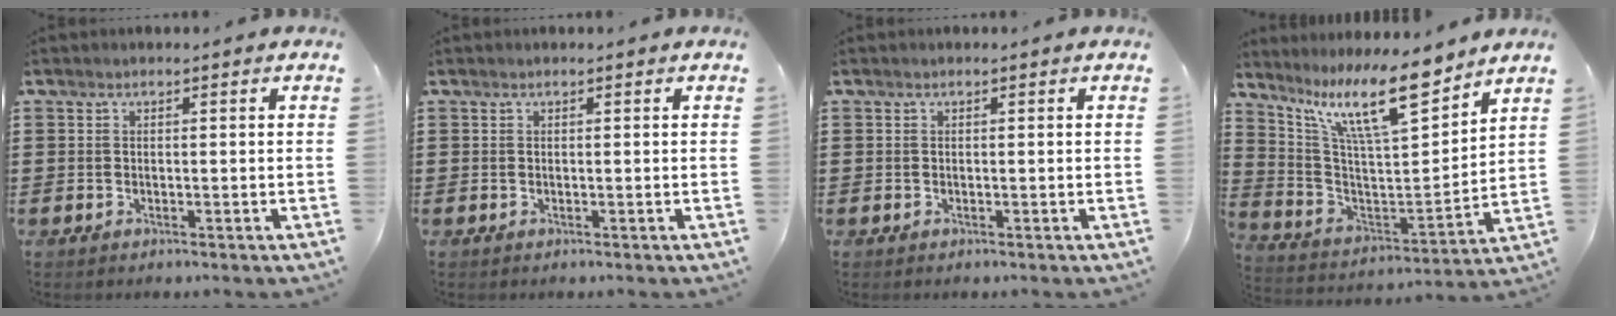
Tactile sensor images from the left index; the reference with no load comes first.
{"total": 0.0}
{"total": 0.0}
{"total": 13.6, "force": [10.0, 2.8, 8.8], "torque": [-0.192, -0.045, 0.174]}